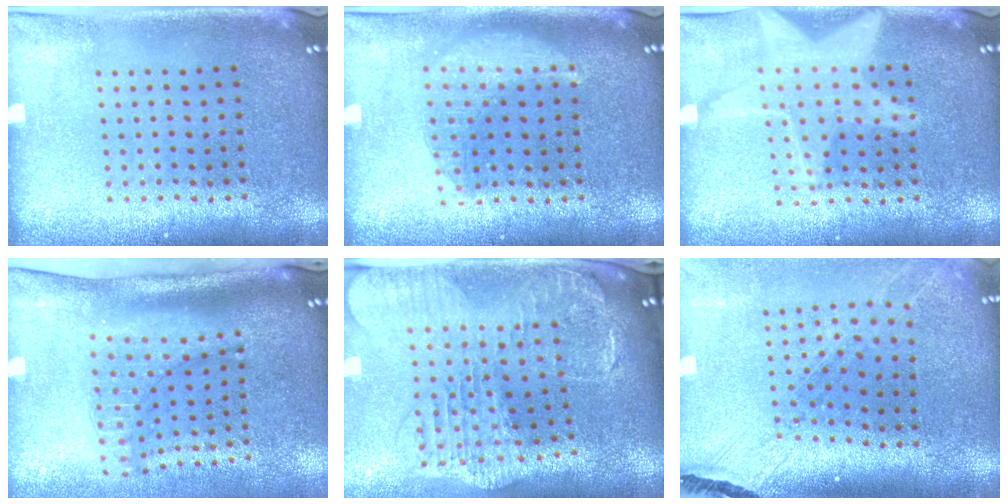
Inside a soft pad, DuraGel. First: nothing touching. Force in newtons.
{"total": 1.4, "press": 1.4, "slide": 0.1}
{"total": 3.0, "press": 3.0, "slide": 0.3}
{"total": 2.2, "press": 1.5, "slide": 1.6}
{"total": 2.6, "press": 2.3, "slide": 1.4}
{"total": 1.5, "press": 1.4, "slide": 0.5}